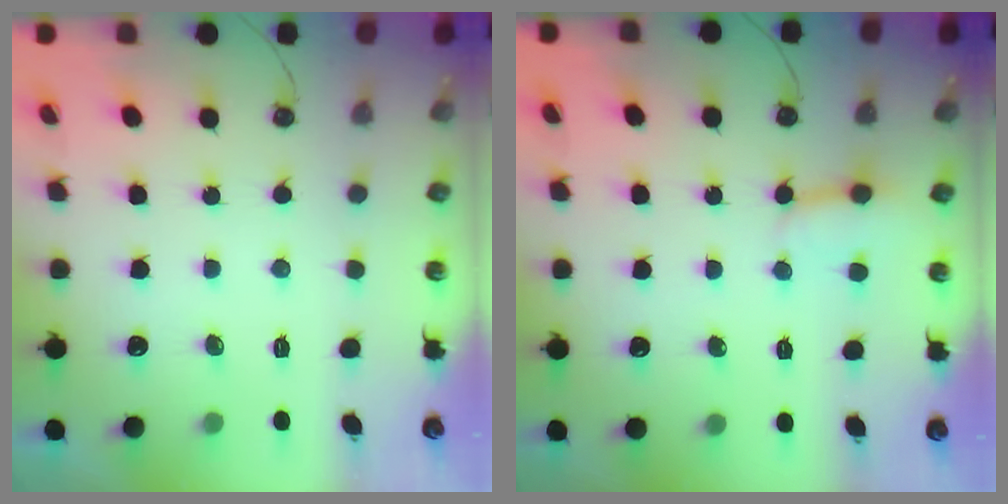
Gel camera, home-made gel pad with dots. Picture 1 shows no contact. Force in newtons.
{"total": 2.9, "press": 2.8, "slide": 0.5}